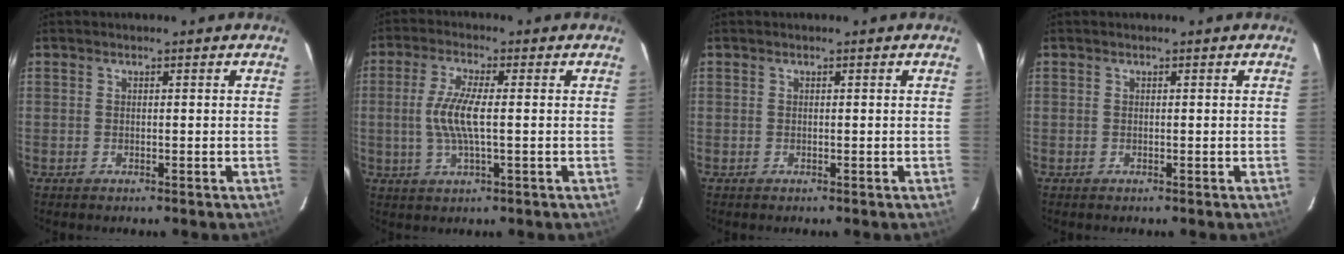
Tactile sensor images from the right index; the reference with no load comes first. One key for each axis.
{"total": 7.5, "fx": -0.3, "fy": 1.6, "fz": 7.4, "tx": -0.149, "ty": -0.002, "tz": -0.005}
{"total": 0.0}
{"total": 0.0}